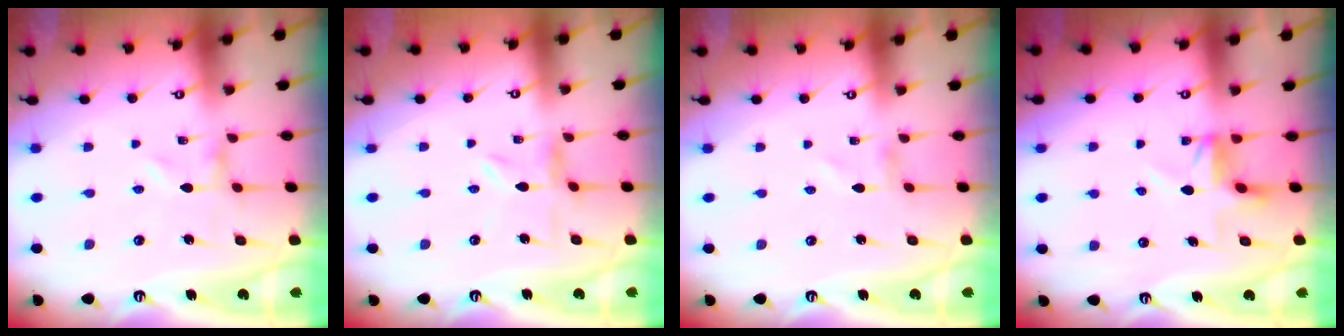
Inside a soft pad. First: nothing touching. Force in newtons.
{"total": 2.5, "press": 2.5, "slide": 0.3}
{"total": 1.1, "press": 1.1, "slide": 0.1}
{"total": 4.3, "press": 4.2, "slide": 0.3}